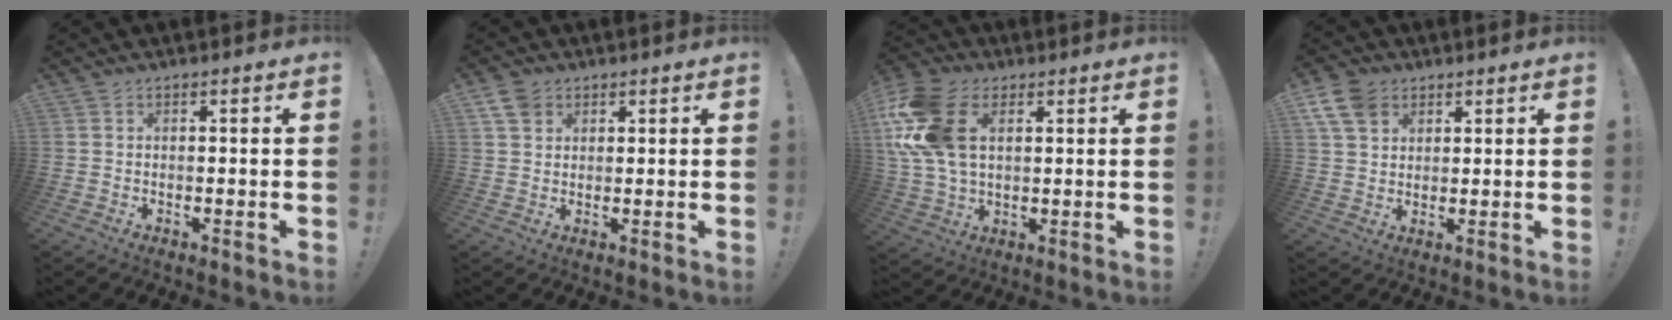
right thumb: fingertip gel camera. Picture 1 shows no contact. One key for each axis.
{"total": 5.2, "fx": 2.9, "fy": 3.6, "fz": 2.3, "tx": -0.038, "ty": -0.008, "tz": 0.058}
{"total": 18.8, "fx": 5.3, "fy": 12.4, "fz": 13.2, "tx": -0.273, "ty": -0.006, "tz": 0.097}
{"total": 8.8, "fx": 4.7, "fy": 6.1, "fz": 4.2, "tx": -0.072, "ty": -0.013, "tz": 0.094}